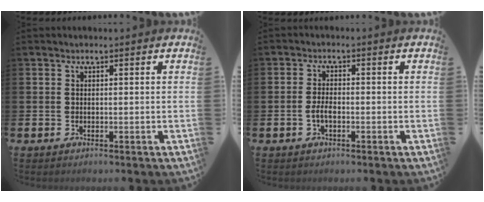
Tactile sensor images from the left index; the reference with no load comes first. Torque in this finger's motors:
{"motor_torque": [0.54, 0.06, 0.08, 0.04]}